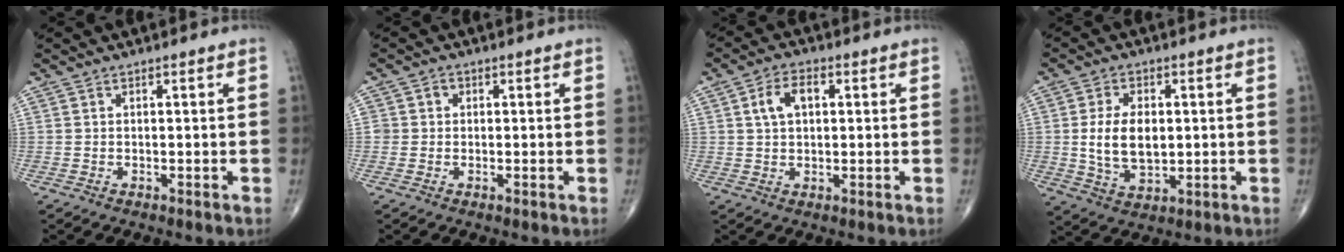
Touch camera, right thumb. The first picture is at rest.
{"total": 2.0, "force": [0.2, 2.0, 0.5], "torque": [0.007, 0.004, 0.000]}
{"total": 5.6, "force": [1.4, 3.3, 4.3], "torque": [-0.076, 0.011, 0.022]}
{"total": 9.5, "force": [0.5, 5.7, 7.6], "torque": [-0.130, -0.008, 0.016]}